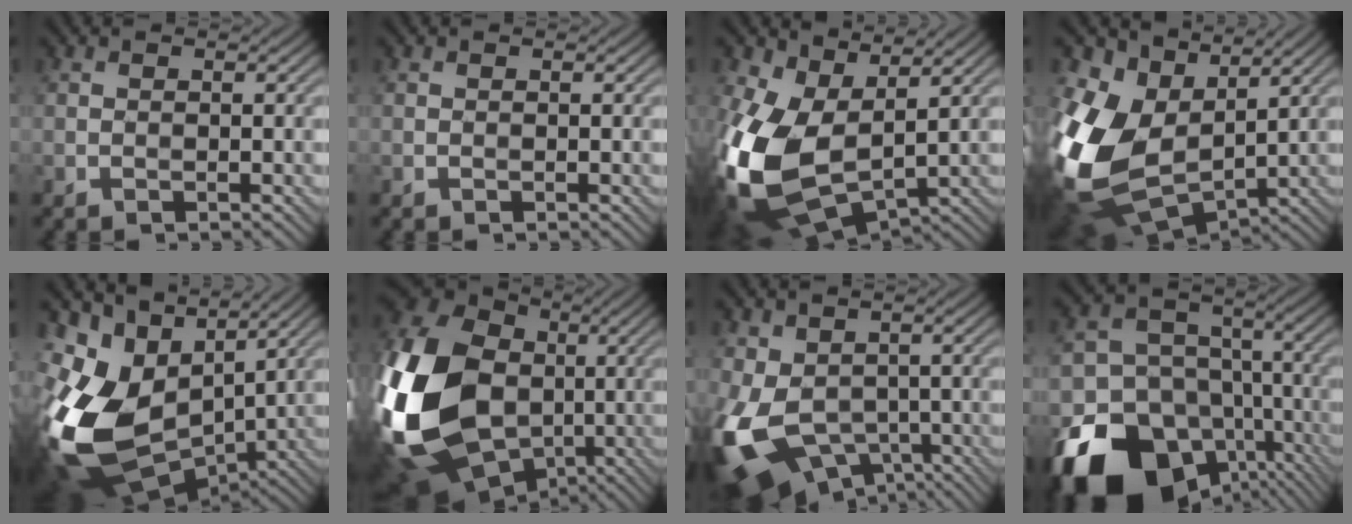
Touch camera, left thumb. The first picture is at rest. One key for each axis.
{"total": 0.0}
{"total": 16.4, "fx": 0.8, "fy": 10.2, "fz": 12.9, "tx": -0.337, "ty": -0.027, "tz": 0.021}
{"total": 15.5, "fx": 2.8, "fy": 10.6, "fz": 10.9, "tx": -0.294, "ty": -0.011, "tz": 0.066}
{"total": 16.8, "fx": -0.2, "fy": 11.4, "fz": 12.3, "tx": -0.309, "ty": -0.028, "tz": 0.008}
{"total": 23.7, "fx": -3.5, "fy": 17.9, "fz": 15.2, "tx": -0.410, "ty": -0.017, "tz": -0.061}
{"total": 14.1, "fx": -3.2, "fy": 9.7, "fz": 9.7, "tx": -0.245, "ty": -0.045, "tz": -0.045}
{"total": 21.7, "fx": -11.6, "fy": 16.3, "fz": 8.3, "tx": -0.176, "ty": -0.079, "tz": -0.177}